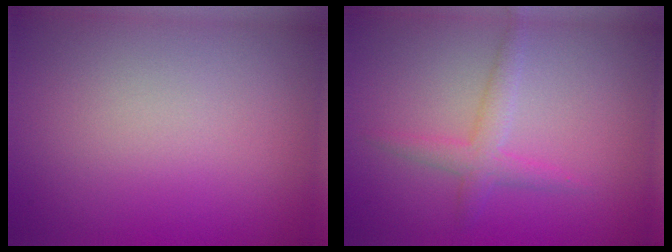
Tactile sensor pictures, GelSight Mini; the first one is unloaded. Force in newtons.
{"total": 2.2, "press": 2.2, "slide": 0.1}